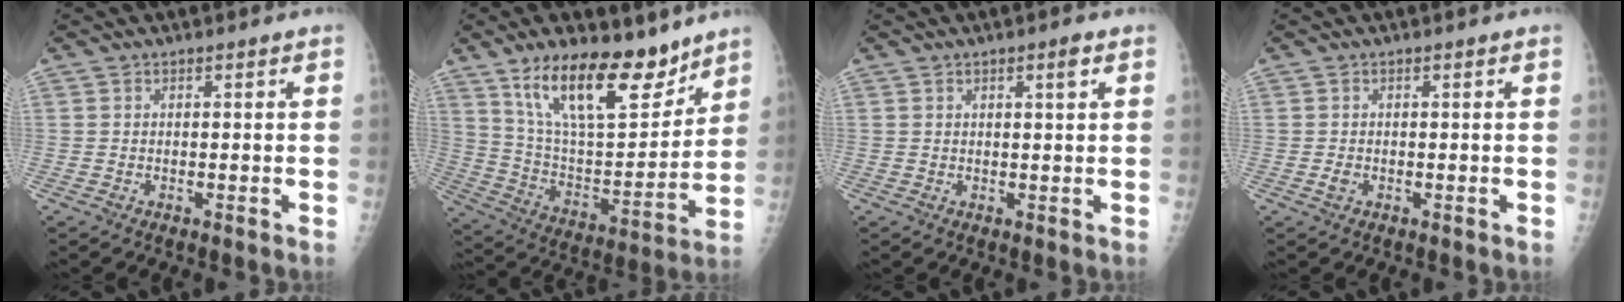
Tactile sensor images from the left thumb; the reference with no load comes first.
{"total": 21.4, "force": [14.5, 8.5, 13.3], "torque": [-0.178, -0.073, 0.259]}
{"total": 2.1, "force": [1.0, 0.4, 1.8], "torque": [-0.023, -0.004, 0.015]}
{"total": 1.1, "force": [-0.4, 0.8, 0.6], "torque": [-0.009, -0.003, -0.006]}